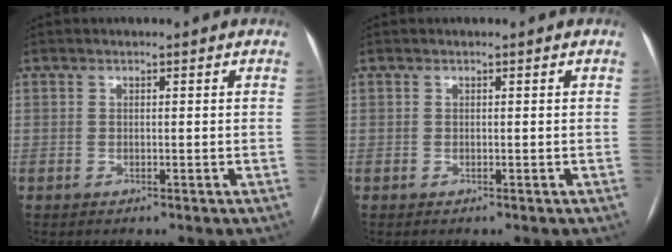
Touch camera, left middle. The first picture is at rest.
{"total": 0.0}